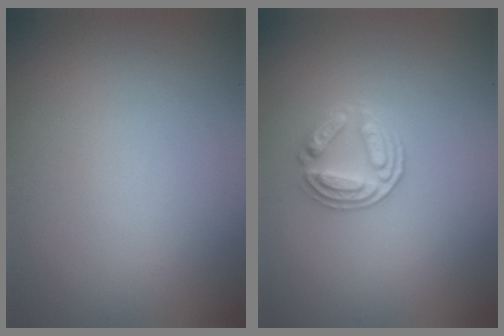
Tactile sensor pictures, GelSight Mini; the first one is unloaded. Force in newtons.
{"total": 3.0, "press": 2.7, "slide": 1.2}